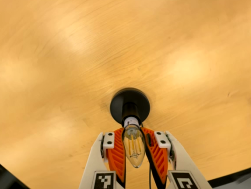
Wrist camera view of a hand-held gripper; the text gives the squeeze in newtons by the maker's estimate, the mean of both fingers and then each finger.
{"total": 21.8, "left": 20.9, "right": 22.6}